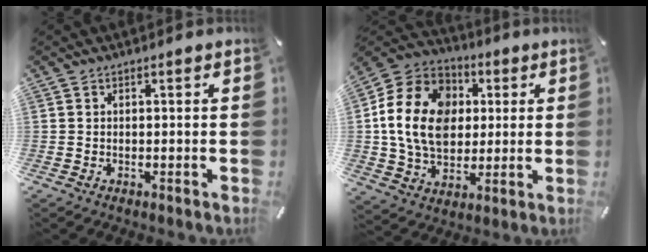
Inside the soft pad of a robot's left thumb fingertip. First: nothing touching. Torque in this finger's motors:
{"motor_torque": [1.97, 2.19, 2.24, -0.54, 0.24]}